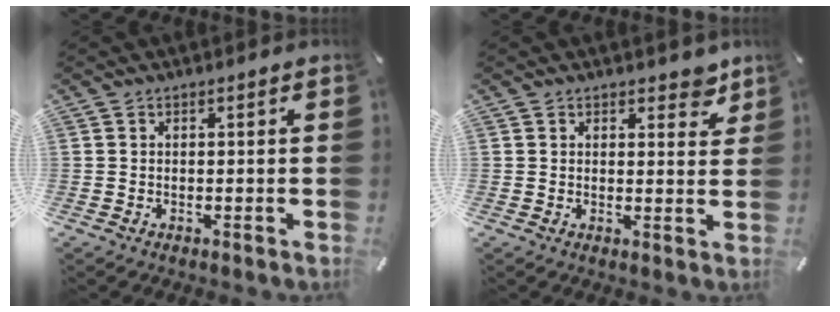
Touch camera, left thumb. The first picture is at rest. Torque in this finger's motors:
{"motor_torque": [0.28, -0.40, 0.04, 0.09, -0.03]}